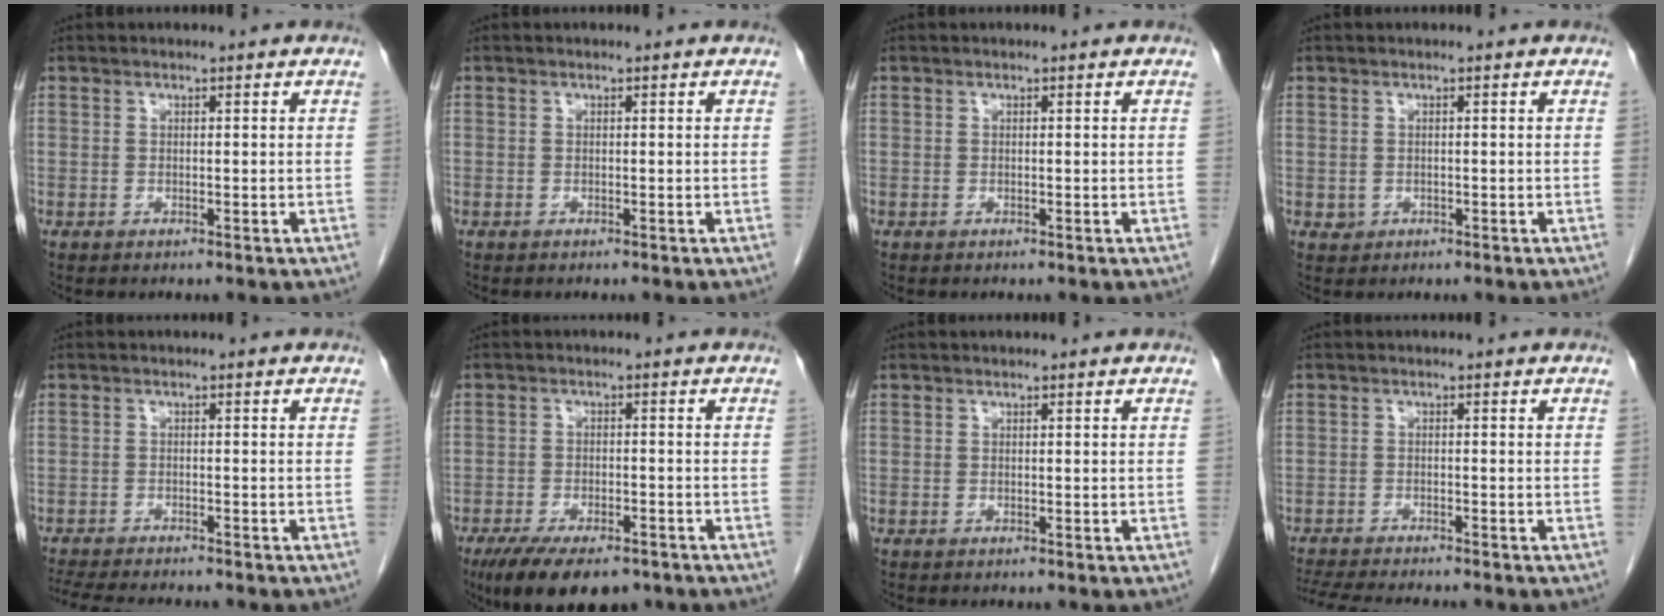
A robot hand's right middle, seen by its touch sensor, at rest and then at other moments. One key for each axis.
{"total": 0.0}
{"total": 0.0}
{"total": 1.0, "fx": -0.1, "fy": 0.9, "fz": 0.2, "tx": -0.006, "ty": 0.002, "tz": 0.002}
{"total": 9.8, "fx": -8.8, "fy": 1.3, "fz": 4.1, "tx": -0.065, "ty": -0.016, "tz": -0.131}
{"total": 11.6, "fx": -8.4, "fy": 4.5, "fz": 6.6, "tx": -0.108, "ty": -0.012, "tz": -0.128}
{"total": 0.0}
{"total": 9.6, "fx": -8.7, "fy": 0.8, "fz": 4.1, "tx": -0.064, "ty": -0.016, "tz": -0.132}